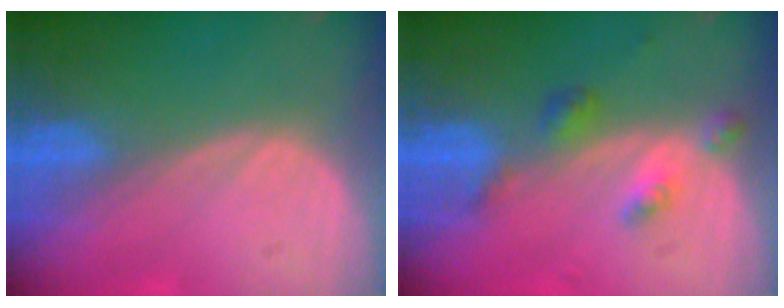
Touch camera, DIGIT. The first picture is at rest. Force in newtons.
{"total": 4.3, "press": 3.9, "slide": 1.8}